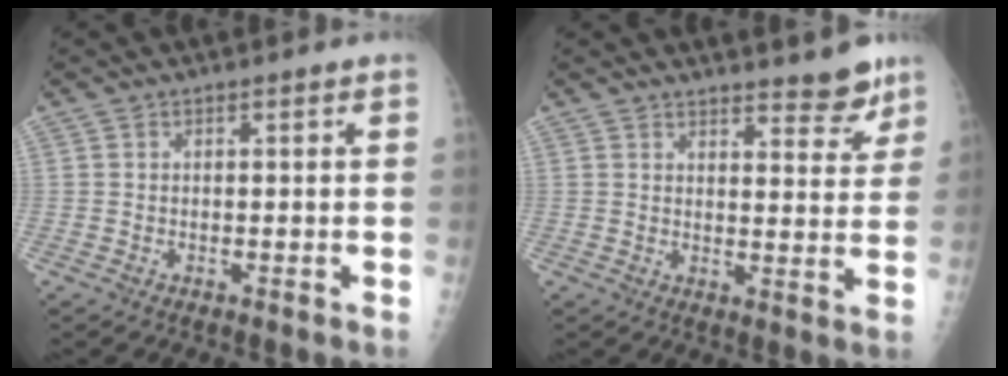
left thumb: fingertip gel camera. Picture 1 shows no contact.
{"total": 6.6, "force": [5.7, 2.0, 2.7], "torque": [-0.011, -0.042, 0.071]}